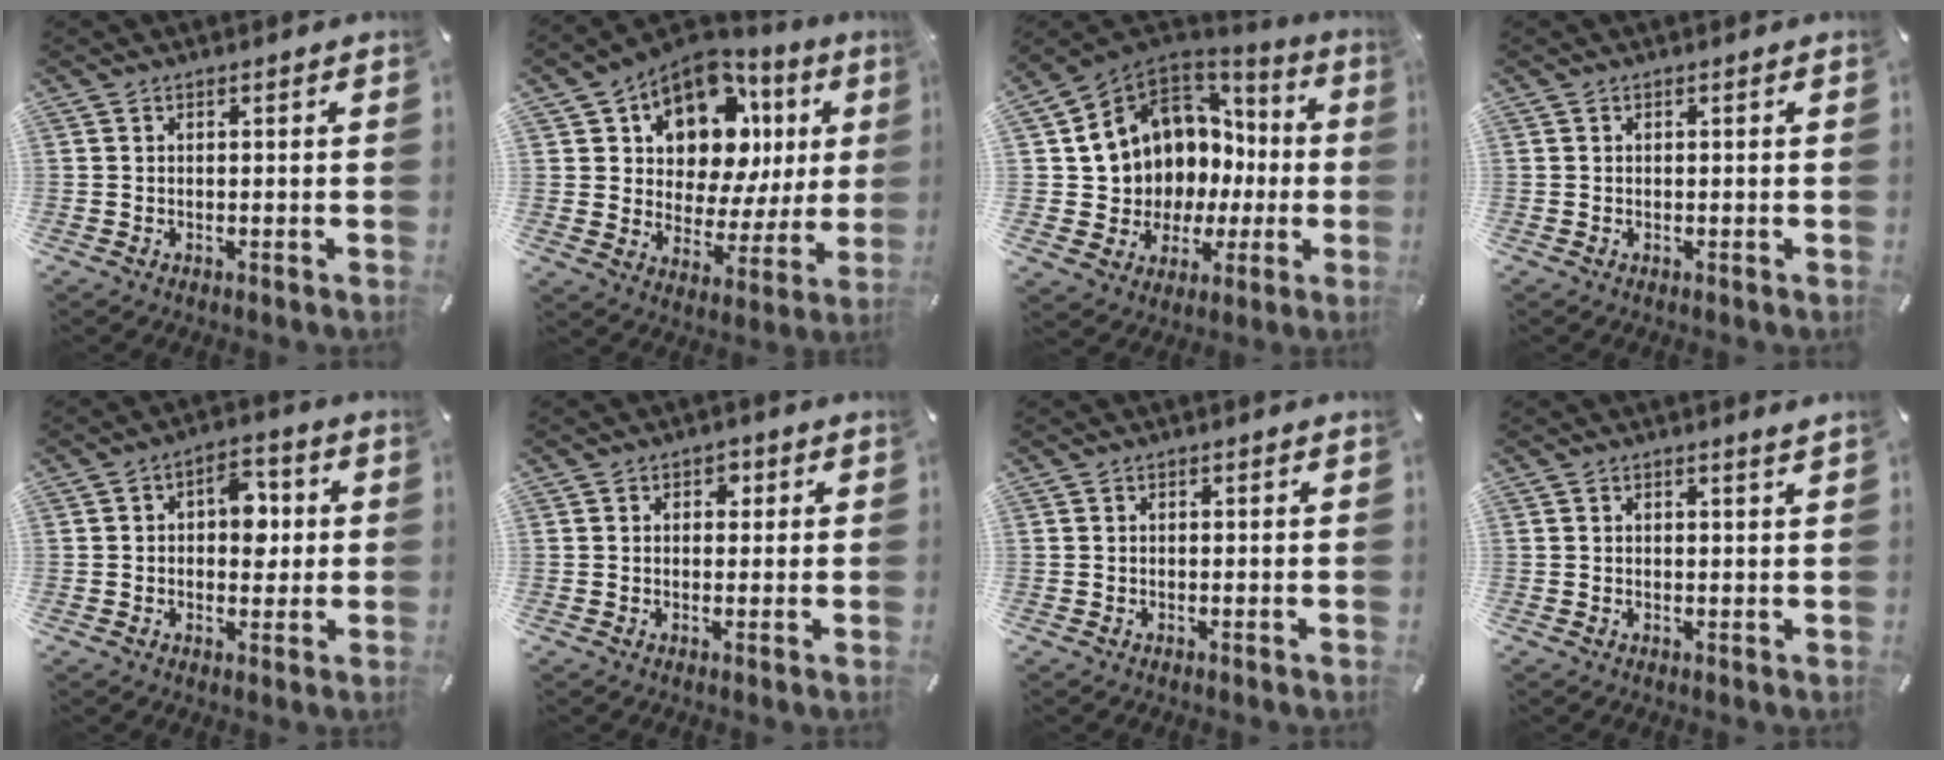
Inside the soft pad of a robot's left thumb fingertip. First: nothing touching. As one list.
[{"total": 14.0, "force": [7.8, 9.1, 7.2], "torque": [-0.124, -0.062, 0.136]}, {"total": 9.4, "force": [3.5, 8.5, 1.8], "torque": [-0.056, -0.061, 0.078]}, {"total": 0.0}, {"total": 7.9, "force": [0.5, 5.4, 5.7], "torque": [-0.062, 0.001, 0.001]}, {"total": 2.0, "force": [0.3, 1.8, 1.0], "torque": [-0.005, 0.002, -0.002]}, {"total": 0.0}, {"total": 1.1, "force": [0.9, -0.1, 0.7], "torque": [-0.013, -0.001, 0.015]}]